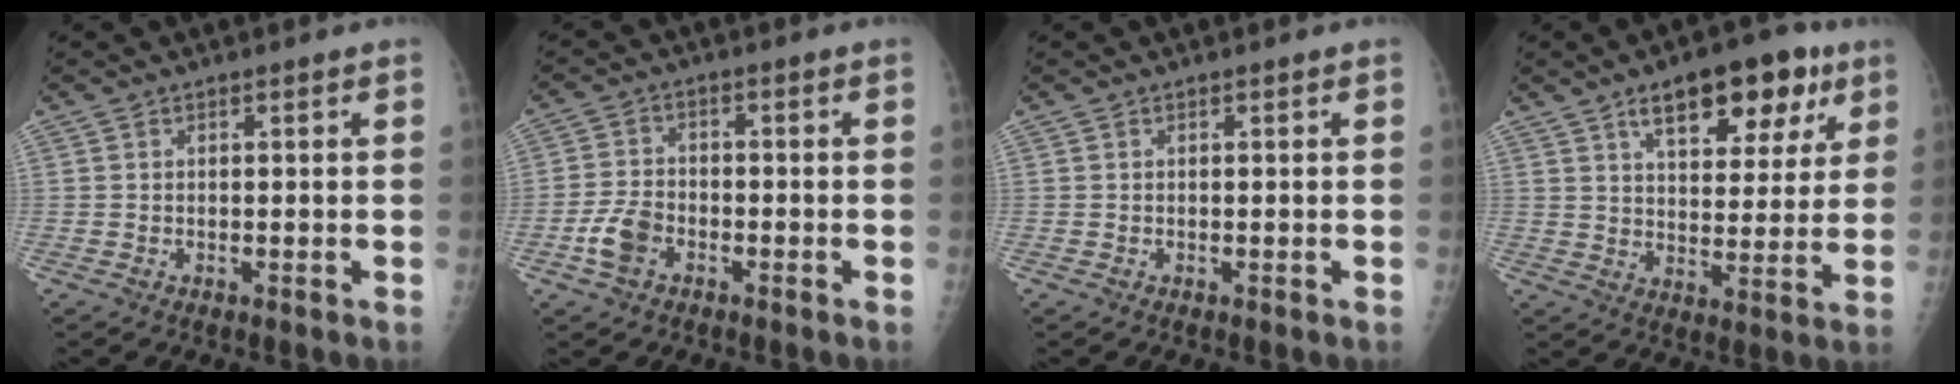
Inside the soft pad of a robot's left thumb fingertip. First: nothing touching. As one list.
[{"total": 5.5, "force": [-2.7, 3.6, 3.3], "torque": [-0.064, 0.014, -0.054]}, {"total": 0.0}, {"total": 15.7, "force": [8.4, 7.5, 10.9], "torque": [-0.108, -0.020, 0.123]}]